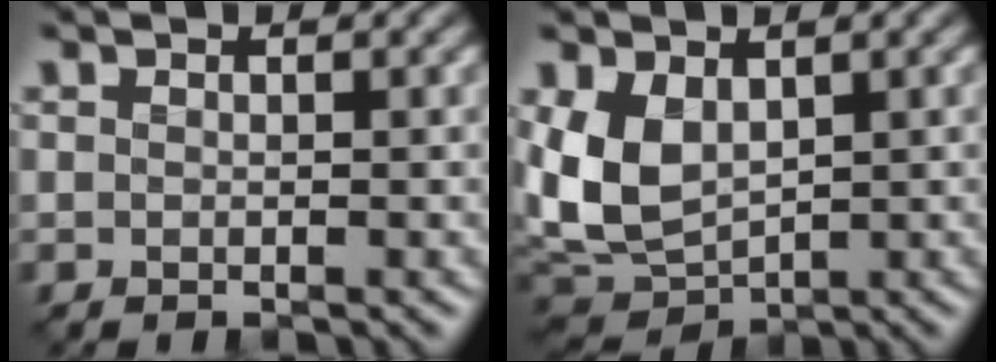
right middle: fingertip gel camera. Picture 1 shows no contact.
{"total": 6.0, "force": [0.8, 4.1, 4.4], "torque": [-0.105, -0.009, 0.012]}